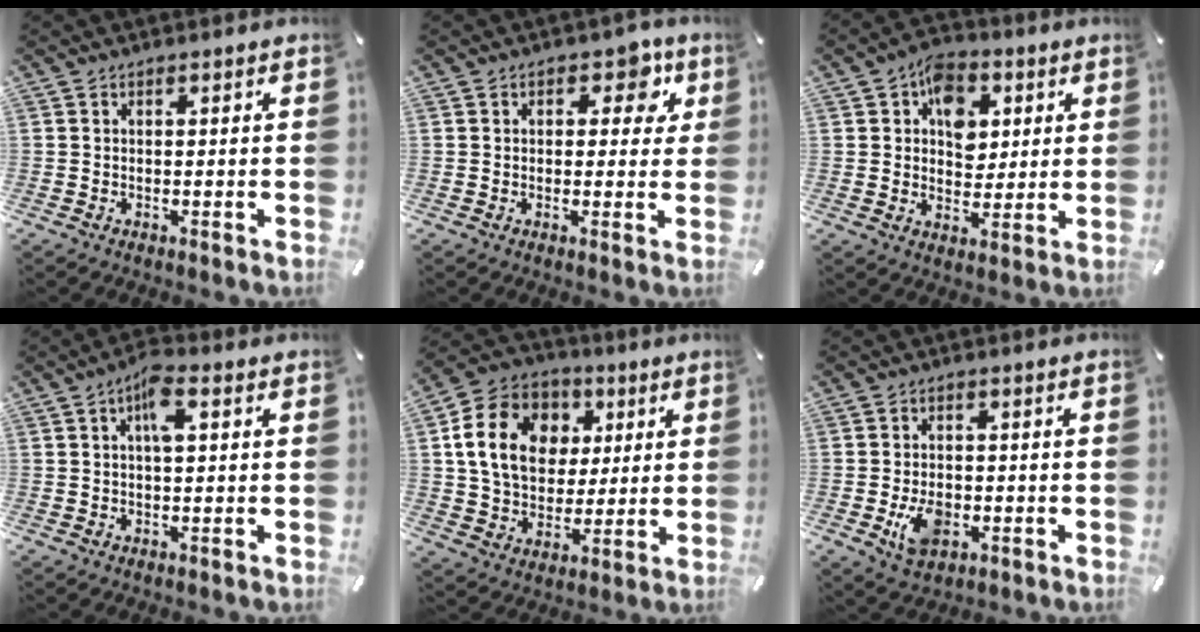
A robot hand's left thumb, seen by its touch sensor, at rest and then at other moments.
{"total": 6.6, "force": [2.5, 4.3, 4.4], "torque": [-0.032, -0.008, 0.030]}
{"total": 9.2, "force": [2.5, 7.4, 5.0], "torque": [-0.064, -0.001, 0.042]}
{"total": 6.1, "force": [1.7, 2.4, 5.4], "torque": [-0.095, 0.005, 0.025]}
{"total": 16.7, "force": [3.8, 13.5, 8.9], "torque": [-0.175, 0.007, 0.070]}
{"total": 7.4, "force": [-2.0, 5.2, 5.0], "torque": [-0.090, 0.001, -0.036]}